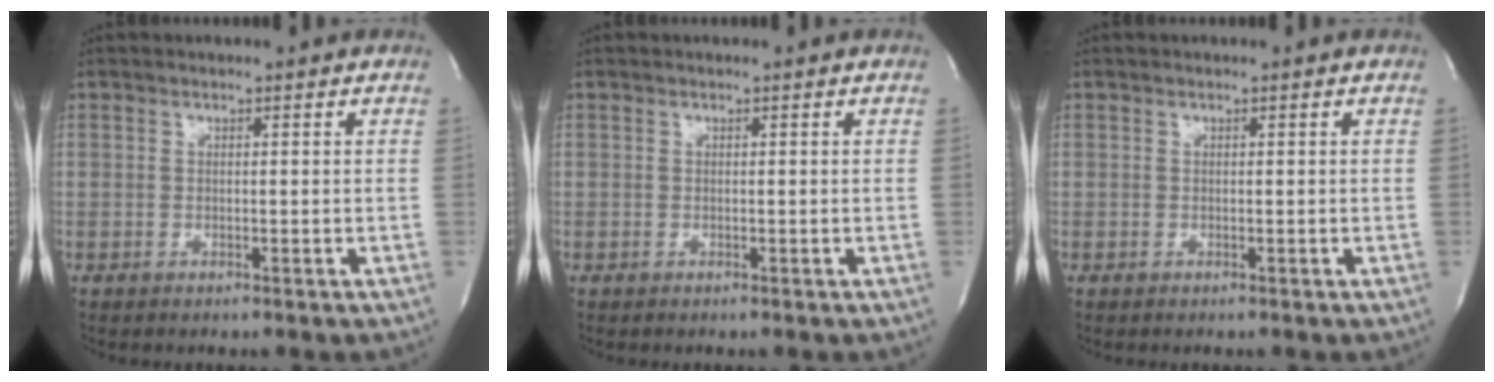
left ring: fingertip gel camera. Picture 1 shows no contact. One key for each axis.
{"total": 0.0}
{"total": 0.0}